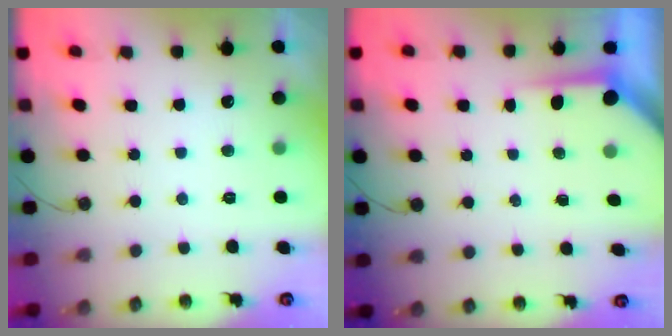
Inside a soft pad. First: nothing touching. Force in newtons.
{"total": 6.5, "press": 6.5, "slide": 0.2}